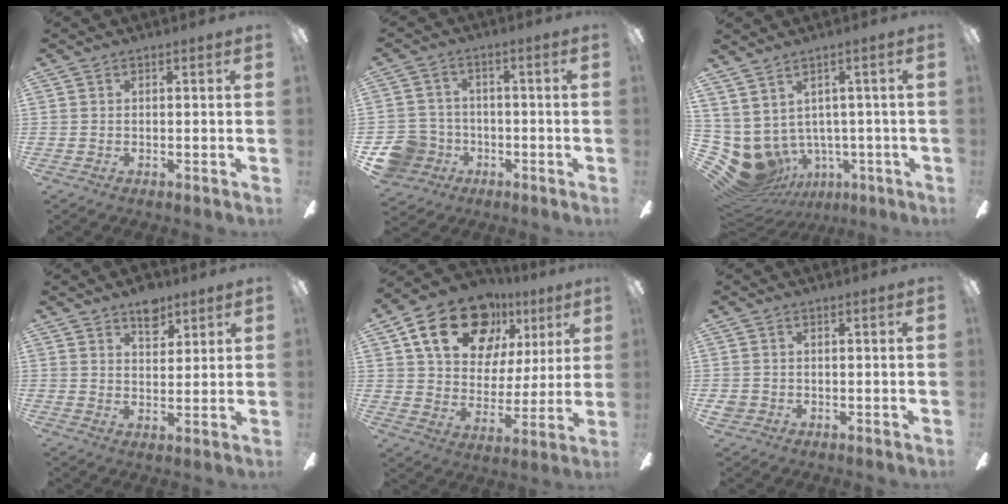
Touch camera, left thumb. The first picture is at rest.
{"total": 9.7, "force": [-3.9, 8.4, 2.6], "torque": [-0.089, 0.031, -0.068]}
{"total": 7.5, "force": [-1.0, 6.8, 3.0], "torque": [-0.110, -0.015, -0.007]}
{"total": 6.9, "force": [4.8, 3.9, 3.2], "torque": [-0.027, -0.021, 0.080]}
{"total": 20.8, "force": [11.7, 13.3, 10.9], "torque": [-0.176, -0.045, 0.210]}
{"total": 1.9, "force": [0.0, 1.8, 0.4], "torque": [-0.009, 0.004, -0.002]}